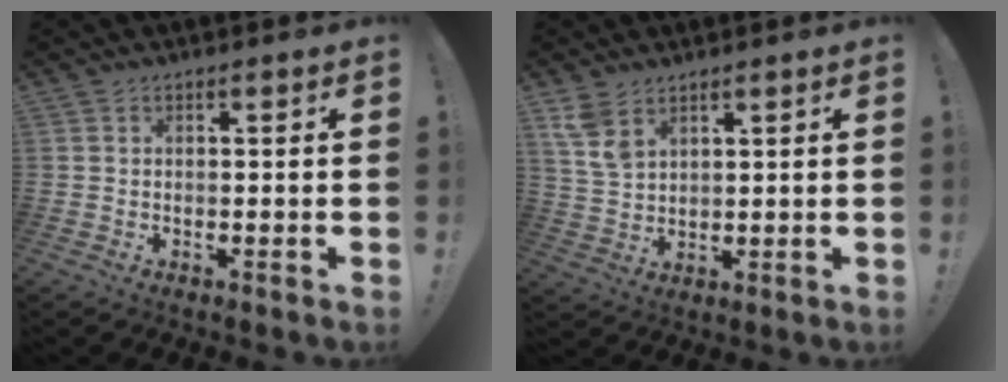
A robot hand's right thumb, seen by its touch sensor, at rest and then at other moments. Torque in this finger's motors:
{"motor_torque": [-0.19, 1.36, 0.93, 0.43, 0.06]}